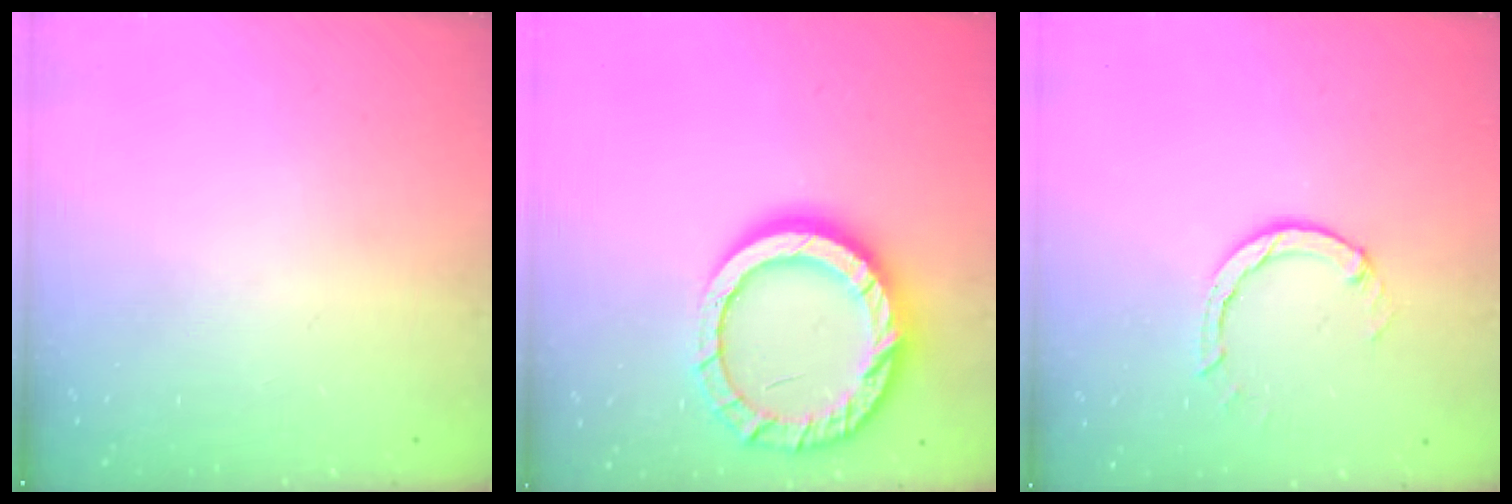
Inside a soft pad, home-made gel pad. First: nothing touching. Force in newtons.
{"total": 16.4, "press": 16.3, "slide": 1.6}
{"total": 2.7, "press": 2.7, "slide": 0.3}